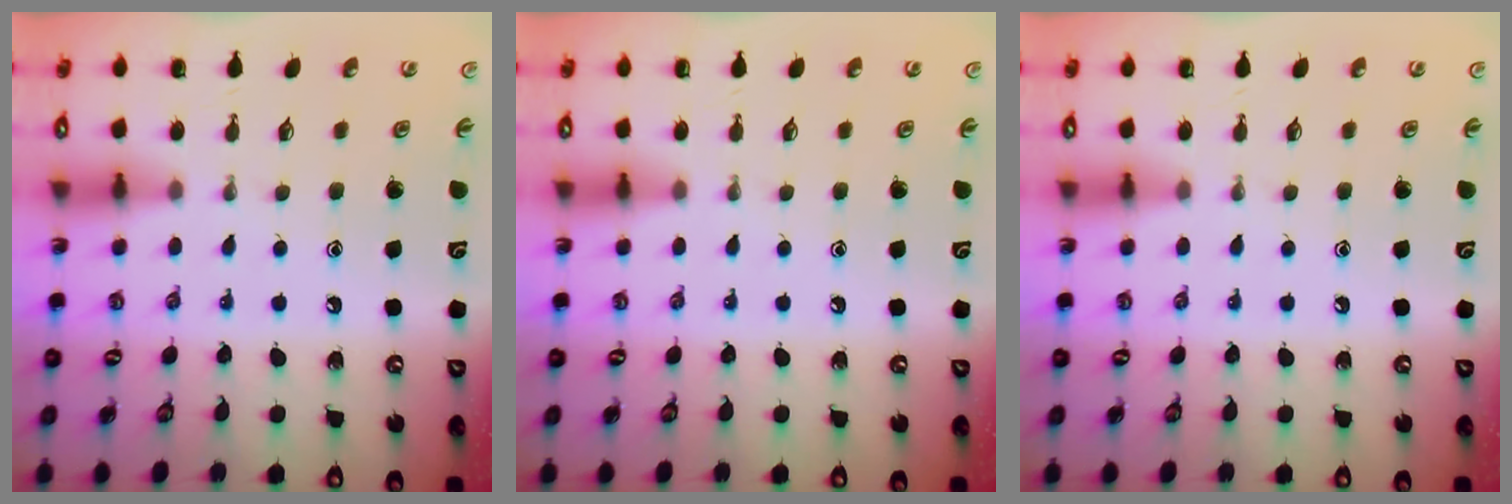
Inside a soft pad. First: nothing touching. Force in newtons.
{"total": 0.0}
{"total": 0.0}